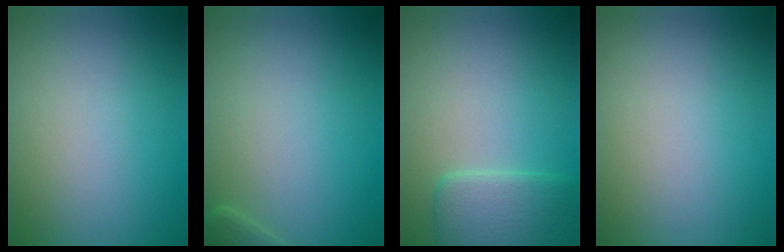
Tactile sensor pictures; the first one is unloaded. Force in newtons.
{"total": 1.2, "press": 1.2, "slide": 0.1}
{"total": 3.5, "press": 3.5, "slide": 0.3}
{"total": 0.0}